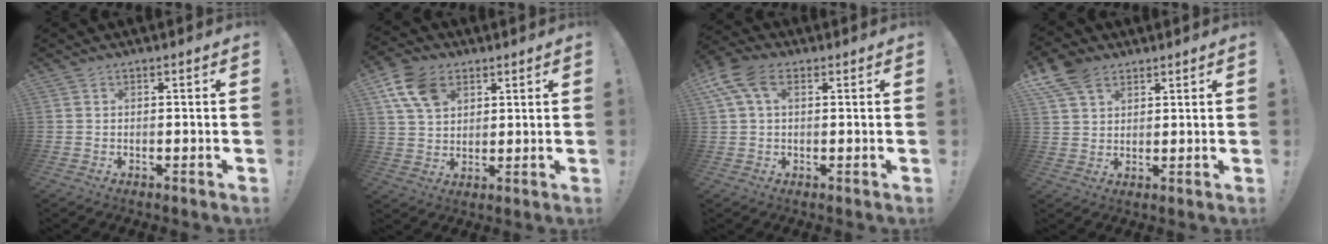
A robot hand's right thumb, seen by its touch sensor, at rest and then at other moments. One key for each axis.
{"total": 11.9, "fx": 5.6, "fy": 8.2, "fz": 6.6, "tx": -0.123, "ty": -0.010, "tz": 0.111}
{"total": 9.2, "fx": 3.5, "fy": 5.1, "fz": 6.8, "tx": -0.136, "ty": 0.005, "tz": 0.067}
{"total": 8.5, "fx": 5.3, "fy": 5.1, "fz": 4.1, "tx": -0.080, "ty": -0.016, "tz": 0.107}